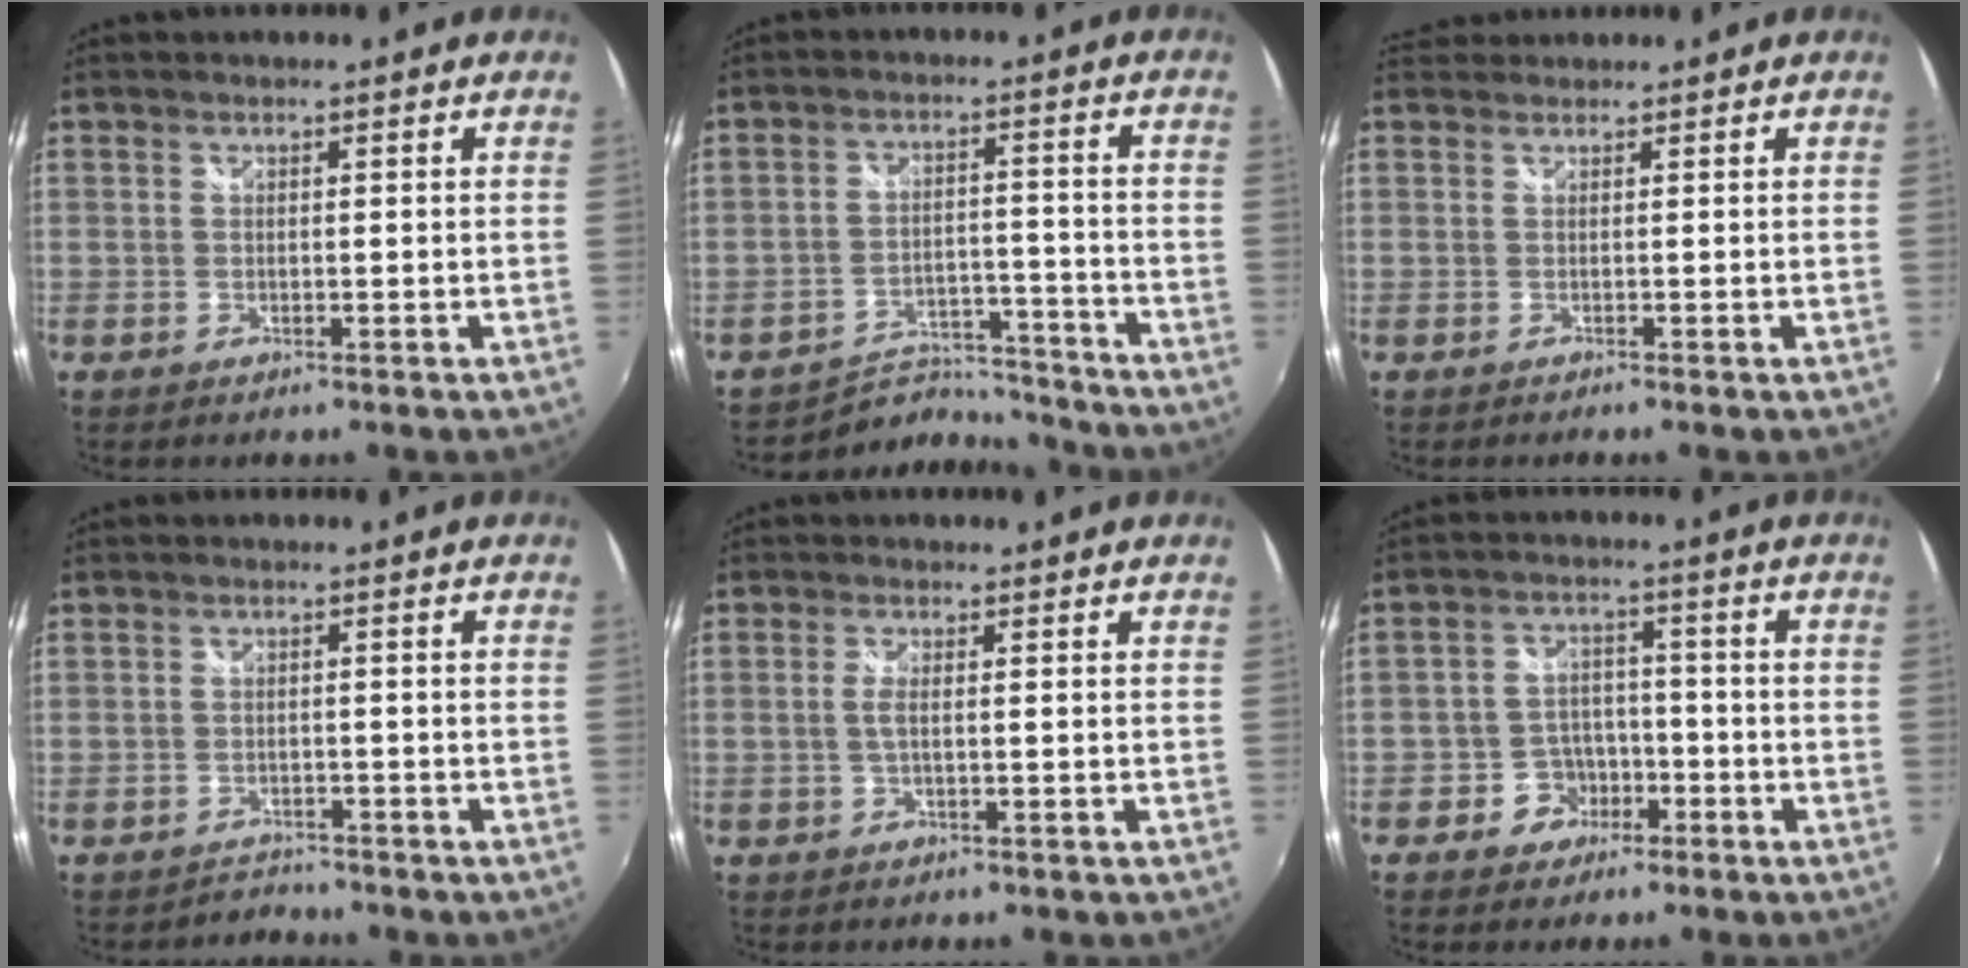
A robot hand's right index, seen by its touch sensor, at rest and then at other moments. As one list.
[{"total": 8.5, "force": [-8.2, 2.3, -0.8], "torque": [-0.001, 0.031, -0.127]}, {"total": 2.0, "force": [1.3, 1.4, 0.4], "torque": [-0.005, 0.004, 0.020]}, {"total": 2.7, "force": [-2.2, 1.2, -0.8], "torque": [0.007, 0.011, -0.040]}, {"total": 1.7, "force": [-0.3, 0.0, 1.7], "torque": [-0.033, -0.003, -0.006]}, {"total": 6.0, "force": [-3.3, 4.9, 1.2], "torque": [-0.033, 0.021, -0.047]}]